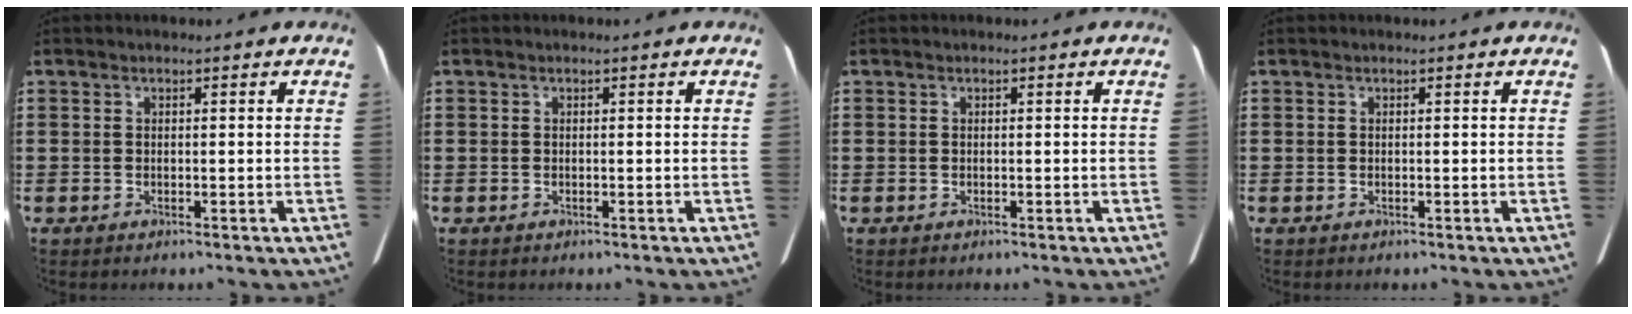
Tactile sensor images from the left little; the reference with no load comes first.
{"total": 0.0}
{"total": 0.0}
{"total": 0.0}